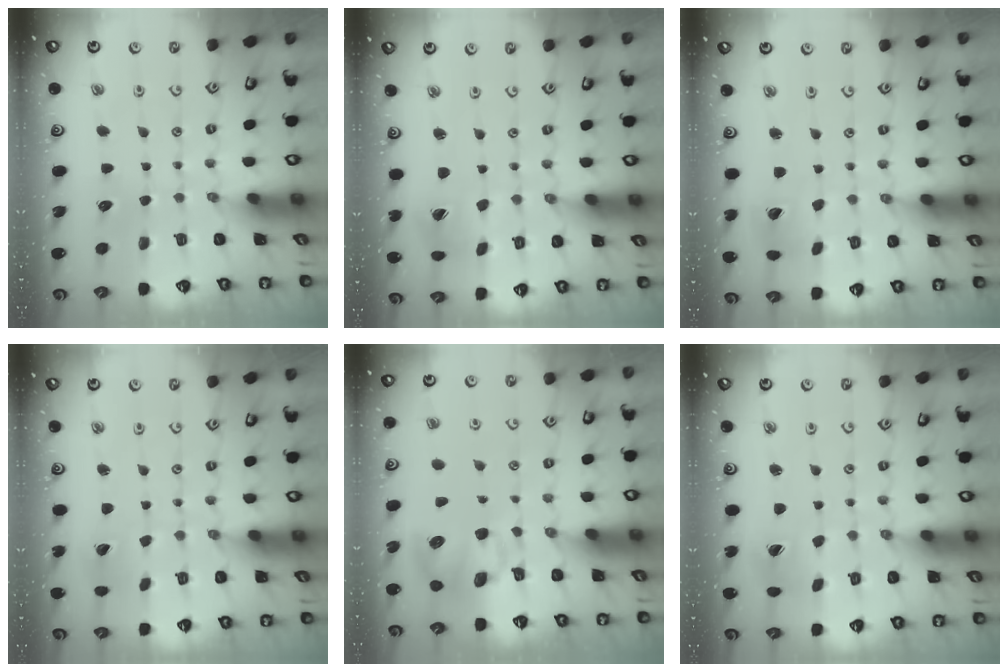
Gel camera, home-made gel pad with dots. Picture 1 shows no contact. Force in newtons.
{"total": 4.0, "press": 4.0, "slide": 0.5}
{"total": 5.2, "press": 5.2, "slide": 0.6}
{"total": 2.6, "press": 2.6, "slide": 0.3}
{"total": 8.2, "press": 8.1, "slide": 1.3}
{"total": 3.5, "press": 3.4, "slide": 0.4}